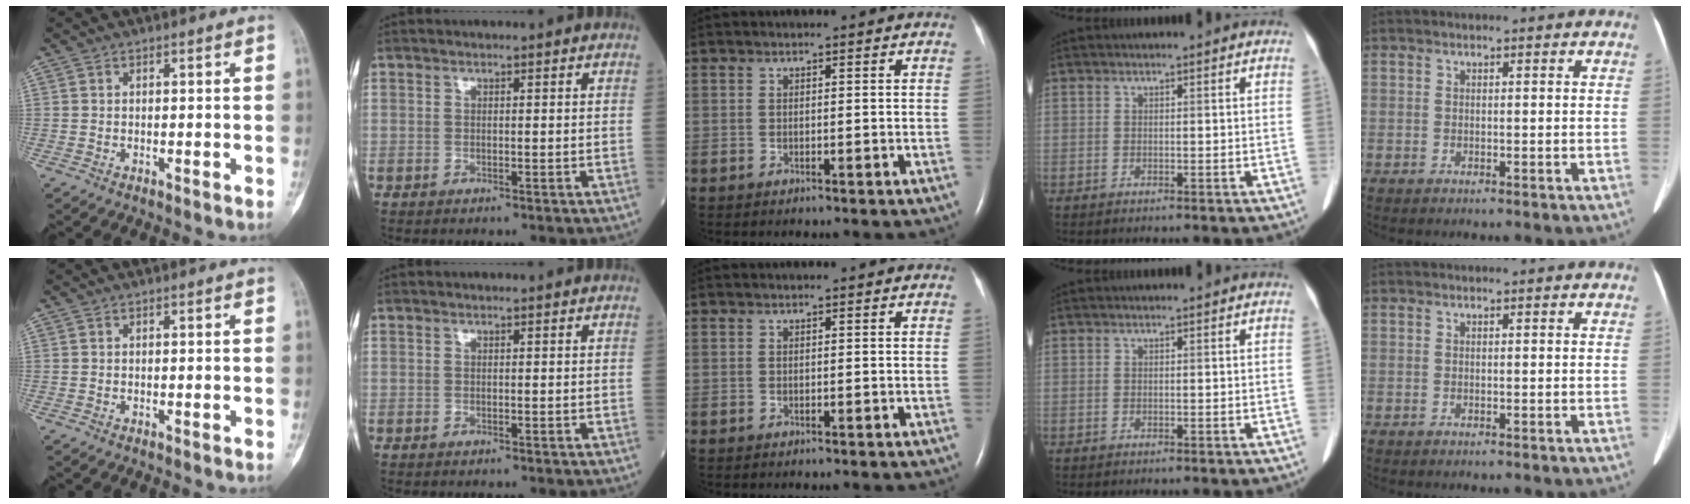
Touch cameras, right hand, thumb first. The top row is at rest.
{}